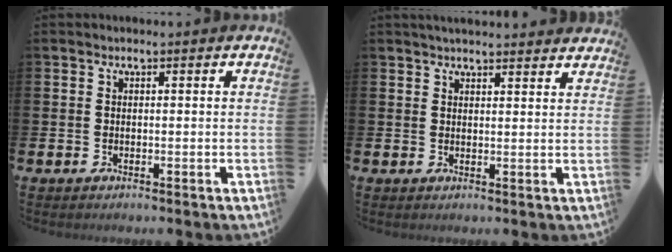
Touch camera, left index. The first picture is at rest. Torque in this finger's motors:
{"motor_torque": [1.02, -1.09, 0.28, 0.07]}